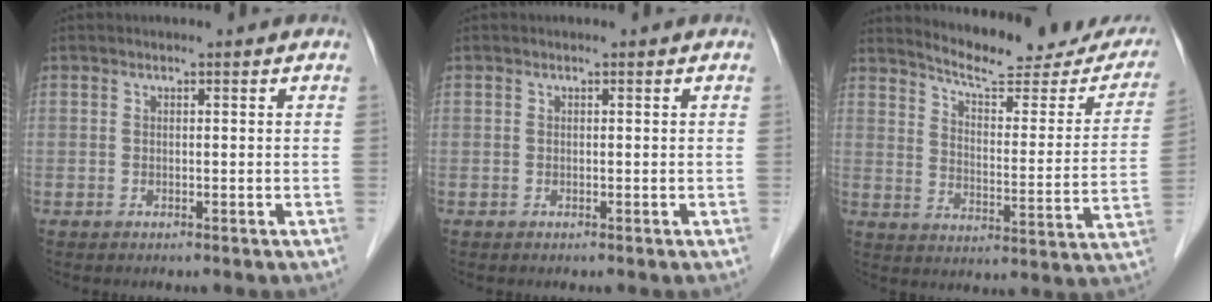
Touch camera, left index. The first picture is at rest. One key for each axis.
{"total": 0.0}
{"total": 19.8, "fx": 18.3, "fy": 3.8, "fz": 6.6, "tx": -0.081, "ty": -0.050, "tz": 0.227}